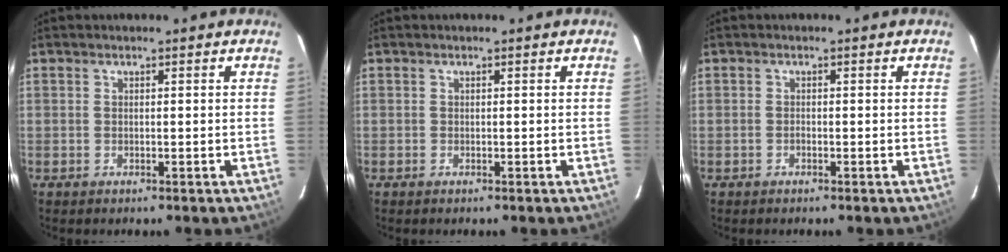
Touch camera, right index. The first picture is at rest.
{"total": 0.0}
{"total": 0.6, "force": [-0.4, 0.3, 0.3], "torque": [-0.005, 0.002, -0.008]}